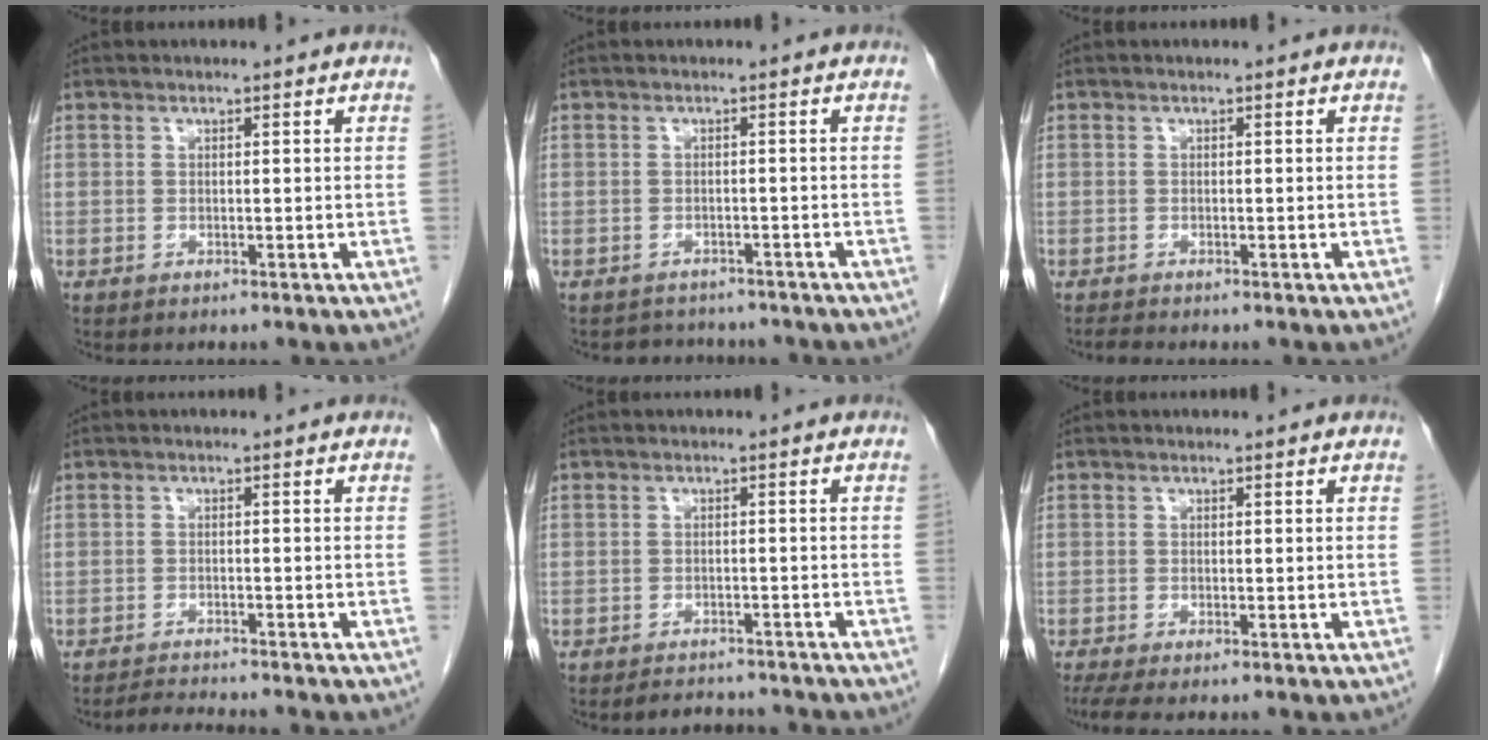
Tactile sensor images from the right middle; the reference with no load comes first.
{"total": 6.1, "force": [-5.6, 2.2, 0.9], "torque": [-0.010, 0.005, -0.066]}
{"total": 0.8, "force": [-0.8, -0.1, 0.2], "torque": [-0.012, -0.005, -0.015]}
{"total": 4.0, "force": [-3.8, -0.5, 1.1], "torque": [-0.020, -0.017, -0.062]}
{"total": 5.2, "force": [-5.0, 1.0, 0.9], "torque": [-0.011, -0.003, -0.066]}
{"total": 3.0, "force": [-2.2, 0.4, 2.1], "torque": [-0.042, -0.010, -0.041]}